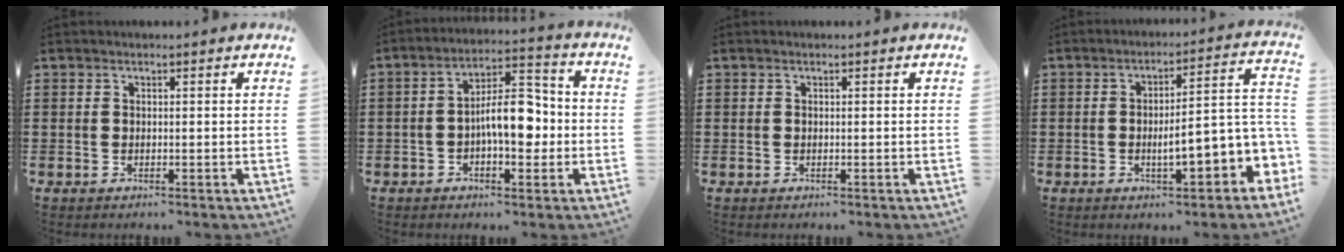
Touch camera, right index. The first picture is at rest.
{"total": 9.2, "force": [-0.9, 4.2, 8.1], "torque": [-0.117, 0.008, -0.019]}
{"total": 0.0}
{"total": 7.6, "force": [-2.1, 2.1, 7.0], "torque": [-0.099, -0.023, -0.046]}